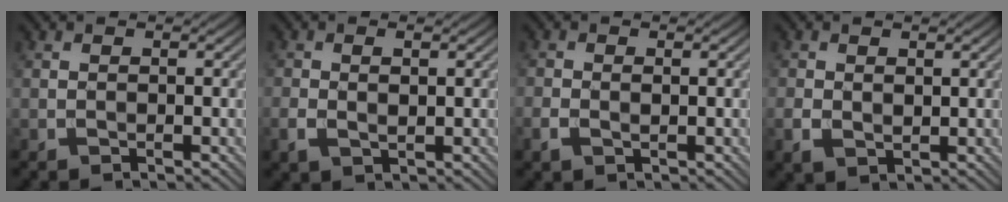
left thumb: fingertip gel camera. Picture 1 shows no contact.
{"total": 2.5, "force": [0.1, 1.2, 2.2], "torque": [-0.047, -0.003, 0.004]}
{"total": 1.8, "force": [-0.5, 1.0, 1.4], "torque": [-0.033, -0.004, -0.009]}
{"total": 2.3, "force": [0.1, 1.6, 1.6], "torque": [-0.037, -0.006, 0.007]}